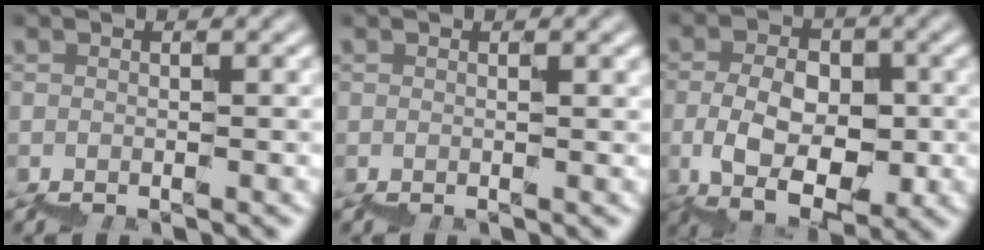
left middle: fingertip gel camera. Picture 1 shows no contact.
{"total": 0.5, "force": [0.5, -0.1, 0.0], "torque": [0.002, 0.000, 0.004]}
{"total": 6.6, "force": [-0.5, 4.8, 4.4], "torque": [-0.075, 0.004, -0.004]}